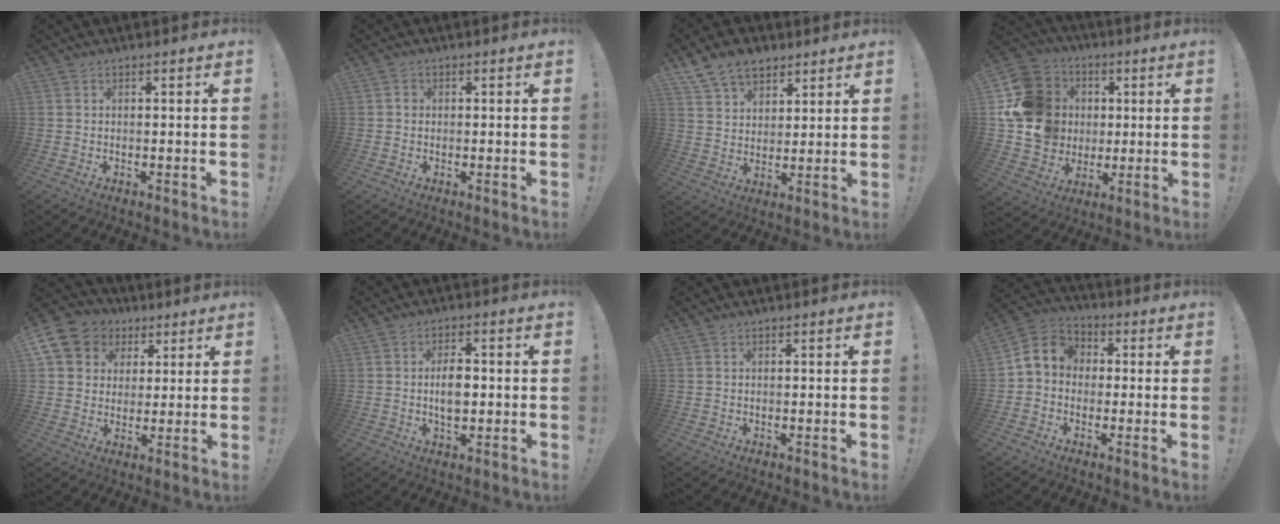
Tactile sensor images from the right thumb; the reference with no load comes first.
{"total": 1.2, "force": [-0.2, 1.0, 0.5], "torque": [-0.003, 0.000, -0.004]}
{"total": 10.5, "force": [7.1, 6.7, 3.8], "torque": [-0.069, -0.036, 0.140]}
{"total": 18.7, "force": [2.5, 16.7, 8.0], "torque": [-0.139, 0.008, 0.076]}
{"total": 10.6, "force": [4.3, 9.0, 3.6], "torque": [-0.051, -0.022, 0.089]}
{"total": 6.2, "force": [-0.3, 3.6, 5.0], "torque": [-0.089, 0.002, -0.012]}
{"total": 0.0}
{"total": 7.7, "force": [0.1, 6.7, 3.8], "torque": [-0.064, 0.018, 0.009]}